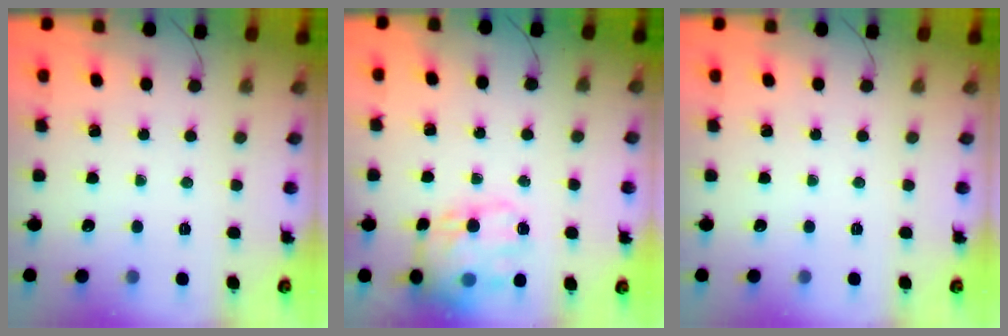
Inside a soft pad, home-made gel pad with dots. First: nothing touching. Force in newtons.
{"total": 17.9, "press": 17.6, "slide": 3.1}
{"total": 0.0}